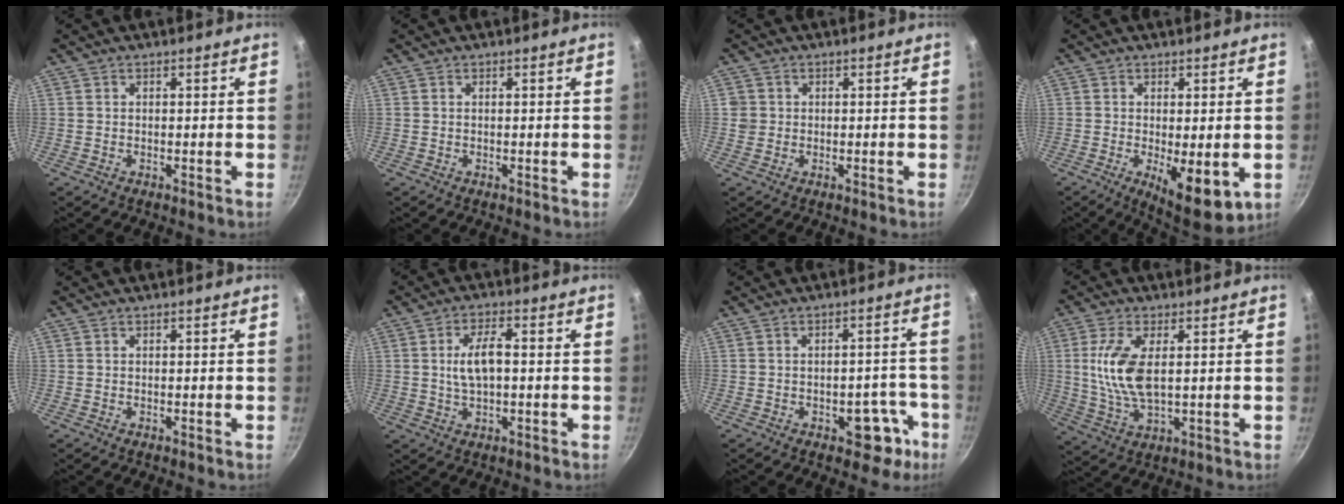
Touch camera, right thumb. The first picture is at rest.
{"total": 0.0}
{"total": 2.2, "force": [0.2, 2.1, 0.4], "torque": [0.002, 0.003, 0.006]}
{"total": 10.0, "force": [-2.6, 3.7, 9.0], "torque": [-0.123, -0.023, -0.027]}
{"total": 0.0}
{"total": 6.4, "force": [0.4, 2.9, 5.7], "torque": [-0.109, 0.009, 0.005]}
{"total": 7.4, "force": [-3.6, 4.2, 4.9], "torque": [-0.028, 0.038, -0.038]}
{"total": 10.7, "force": [1.4, 4.9, 9.4], "torque": [-0.206, -0.009, 0.035]}